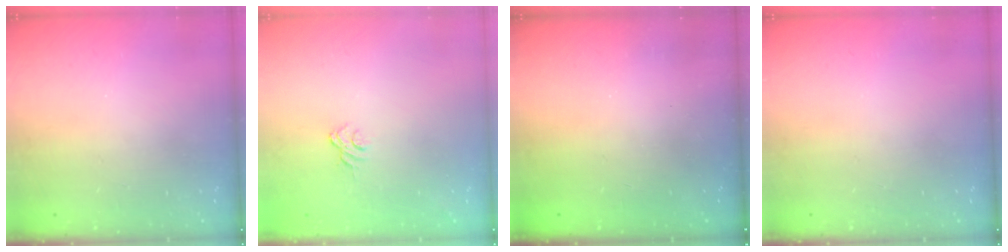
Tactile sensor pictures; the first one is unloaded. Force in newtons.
{"total": 3.4, "press": 3.2, "slide": 1.1}
{"total": 2.3, "press": 2.2, "slide": 0.8}
{"total": 0.0}